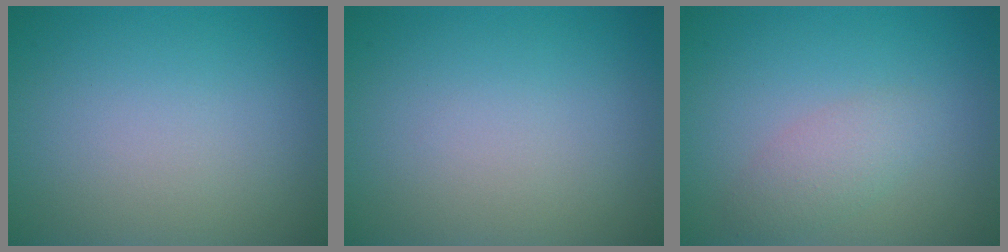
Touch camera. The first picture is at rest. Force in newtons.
{"total": 0.0}
{"total": 2.2, "press": 2.2, "slide": 0.1}